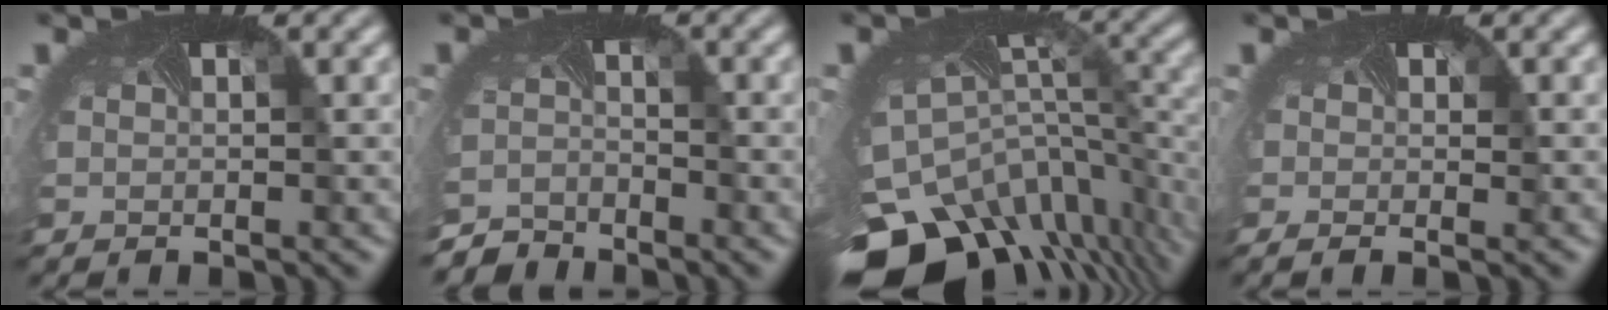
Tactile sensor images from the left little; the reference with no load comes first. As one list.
[{"total": 3.8, "force": [-3.6, 0.4, -1.1], "torque": [-0.001, -0.021, -0.070]}, {"total": 12.4, "force": [-7.0, 7.3, 7.3], "torque": [-0.202, -0.050, -0.091]}, {"total": 1.4, "force": [-0.5, 0.5, 1.2], "torque": [-0.025, -0.008, -0.010]}]